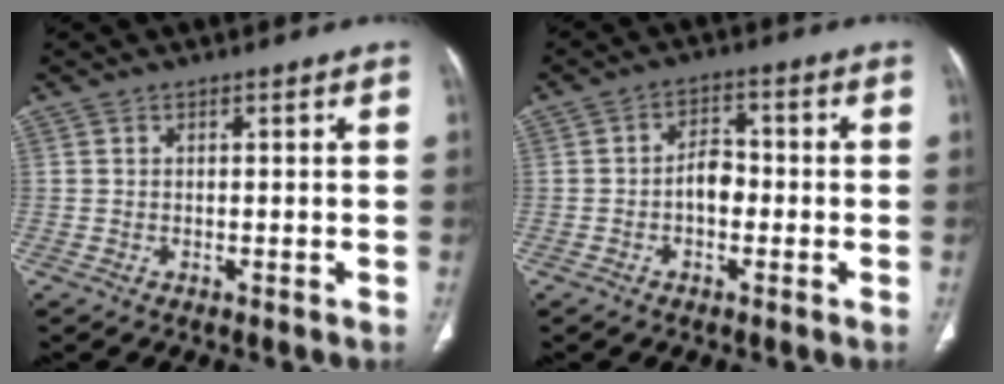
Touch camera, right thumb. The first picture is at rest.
{"total": 4.7, "force": [-1.0, 3.1, 3.4], "torque": [-0.039, 0.021, -0.024]}